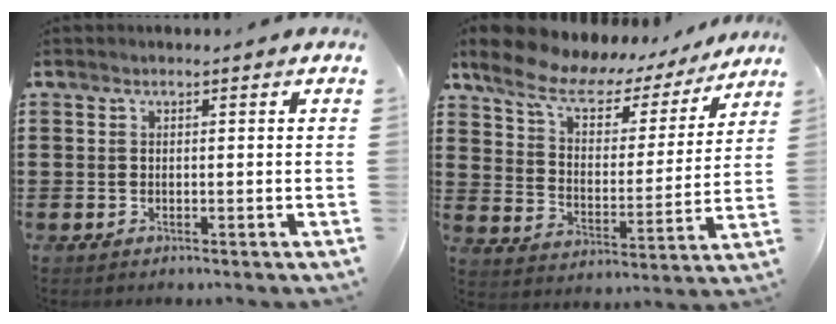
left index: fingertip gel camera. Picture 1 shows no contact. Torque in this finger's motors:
{"motor_torque": [2.14, 0.00, 0.77, 0.21]}